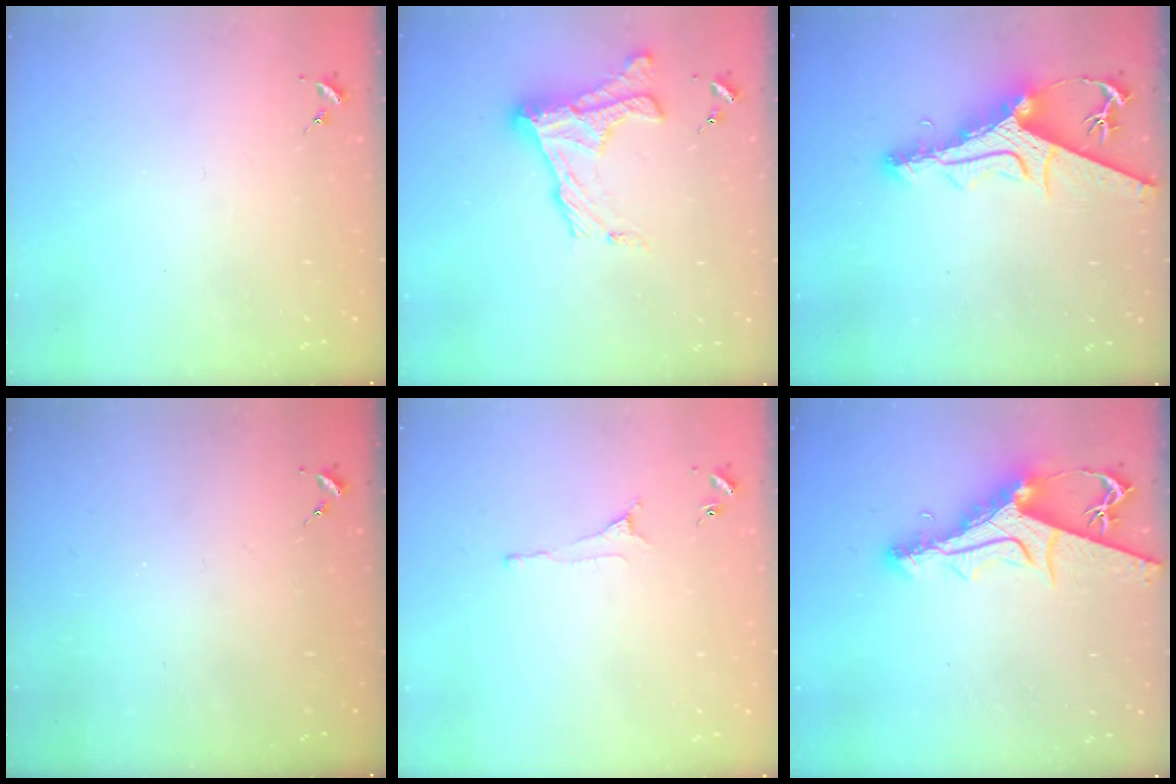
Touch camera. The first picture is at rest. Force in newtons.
{"total": 16.3, "press": 16.3, "slide": 1.0}
{"total": 11.8, "press": 11.8, "slide": 1.4}
{"total": 0.0}
{"total": 4.2, "press": 4.1, "slide": 0.8}
{"total": 12.8, "press": 12.7, "slide": 1.2}